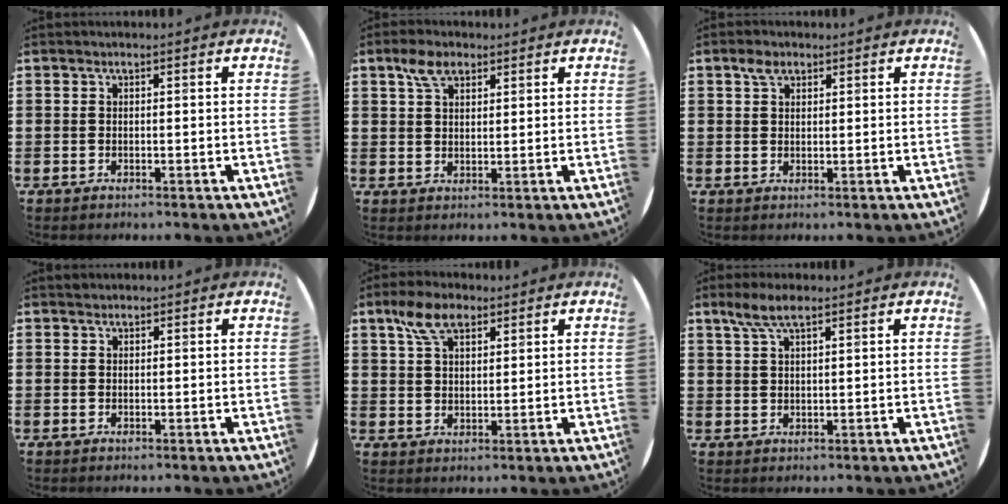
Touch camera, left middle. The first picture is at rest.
{"total": 4.1, "force": [2.7, 2.1, 2.2], "torque": [-0.042, 0.005, 0.047]}
{"total": 2.2, "force": [1.5, 1.2, 1.1], "torque": [-0.016, 0.002, 0.026]}
{"total": 0.5, "force": [0.5, 0.2, -0.1], "torque": [0.004, 0.005, 0.008]}
{"total": 6.0, "force": [3.8, 3.1, 3.5], "torque": [-0.071, 0.006, 0.068]}
{"total": 4.2, "force": [2.9, 1.3, 2.8], "torque": [-0.052, 0.003, 0.051]}